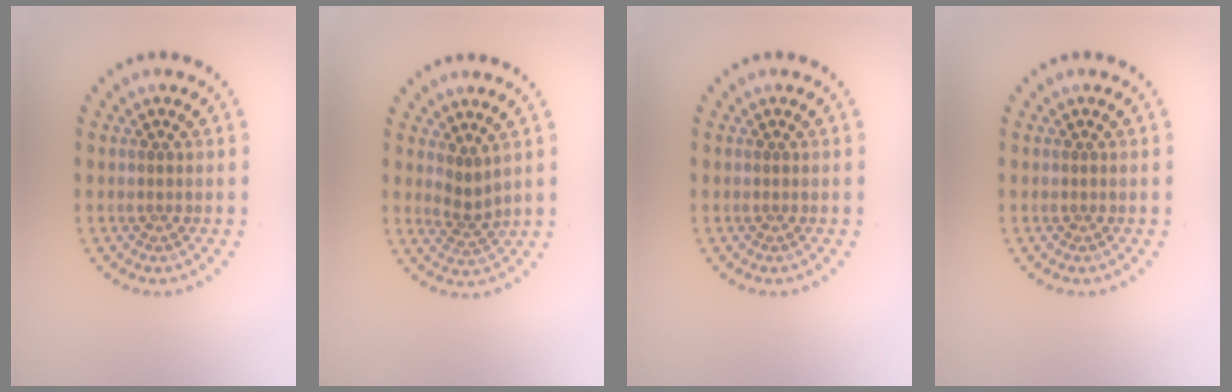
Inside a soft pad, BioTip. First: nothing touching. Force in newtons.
{"total": 1.8, "press": 1.2, "slide": 1.3}
{"total": 0.0}
{"total": 0.0}